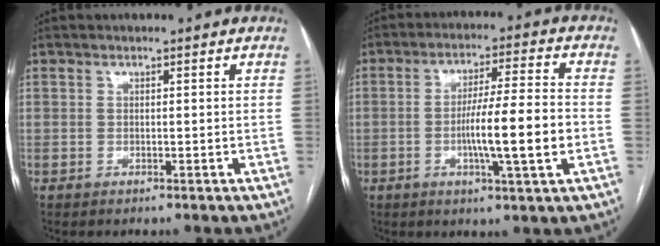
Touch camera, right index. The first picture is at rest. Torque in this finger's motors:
{"motor_torque": [1.68, -0.09, 0.76, 0.16]}